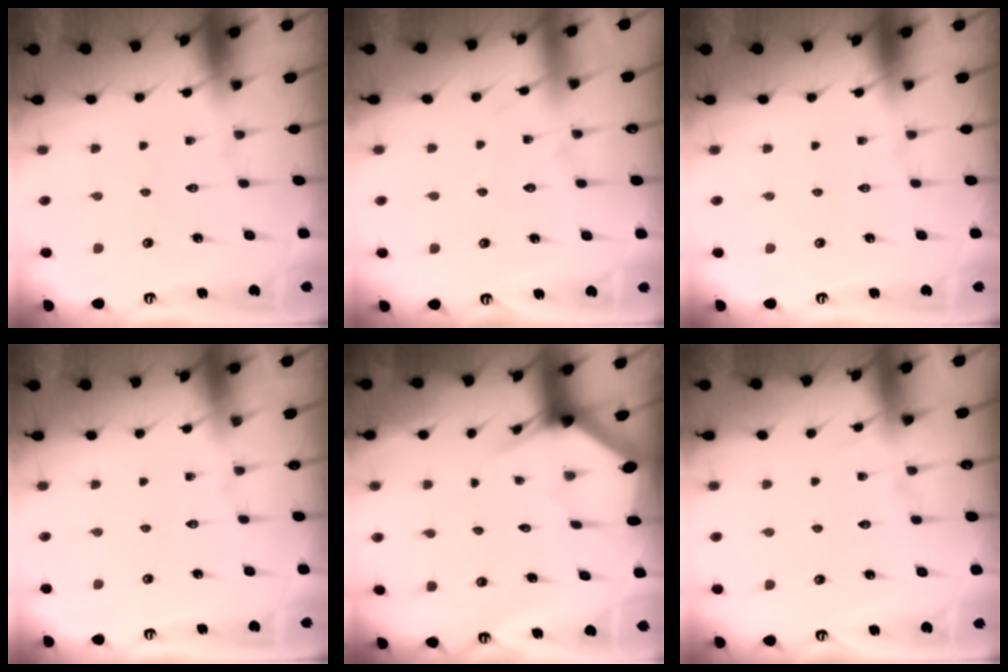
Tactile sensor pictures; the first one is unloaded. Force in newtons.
{"total": 3.7, "press": 3.7, "slide": 0.6}
{"total": 0.0}
{"total": 0.0}
{"total": 3.0, "press": 3.0, "slide": 0.1}
{"total": 4.7, "press": 4.7, "slide": 0.5}